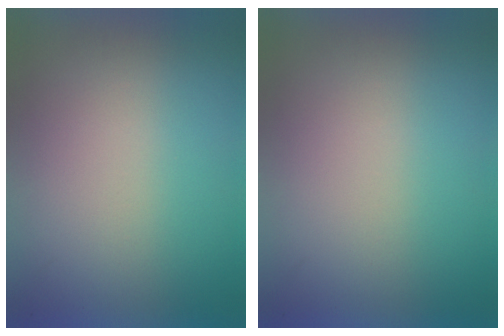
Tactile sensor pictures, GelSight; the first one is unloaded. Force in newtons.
{"total": 0.0}